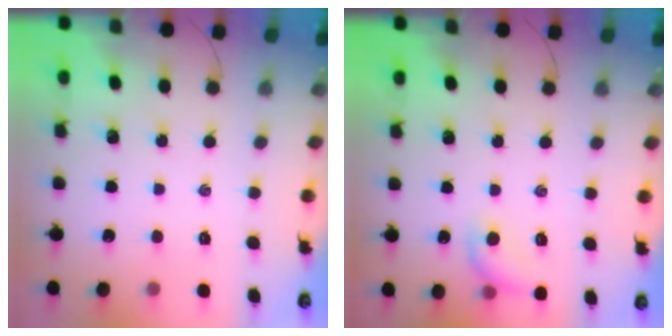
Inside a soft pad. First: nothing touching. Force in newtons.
{"total": 8.4, "press": 8.2, "slide": 1.7}